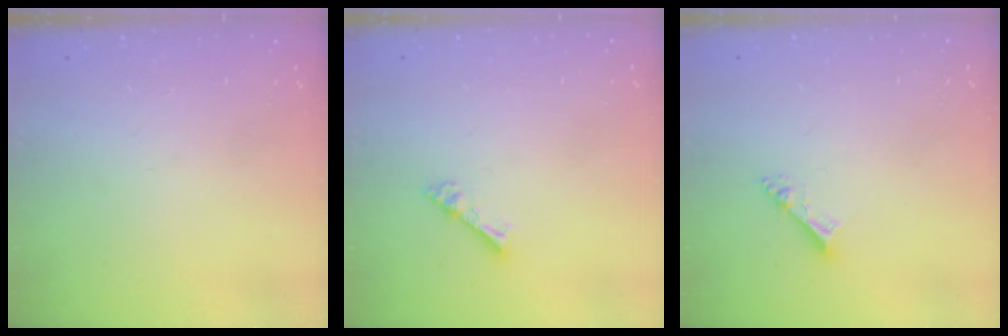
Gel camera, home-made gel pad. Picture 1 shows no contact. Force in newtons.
{"total": 2.8, "press": 2.8, "slide": 0.2}
{"total": 4.7, "press": 4.7, "slide": 0.2}